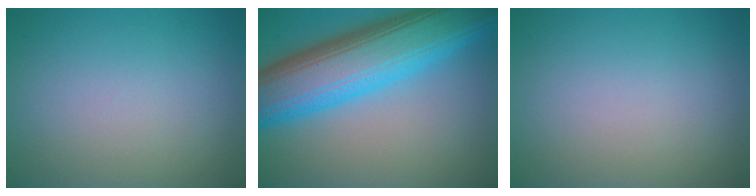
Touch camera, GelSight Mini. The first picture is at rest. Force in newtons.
{"total": 12.4, "press": 12.4, "slide": 0.2}
{"total": 0.0}